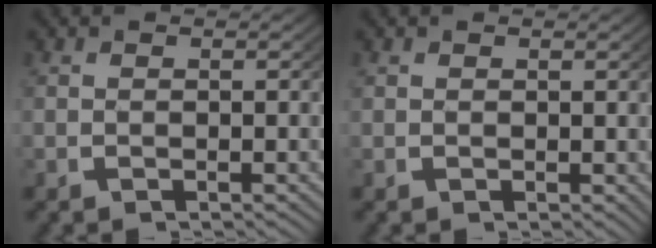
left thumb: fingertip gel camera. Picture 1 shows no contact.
{"total": 0.5, "force": [0.4, 0.3, 0.2], "torque": [0.001, -0.002, 0.013]}